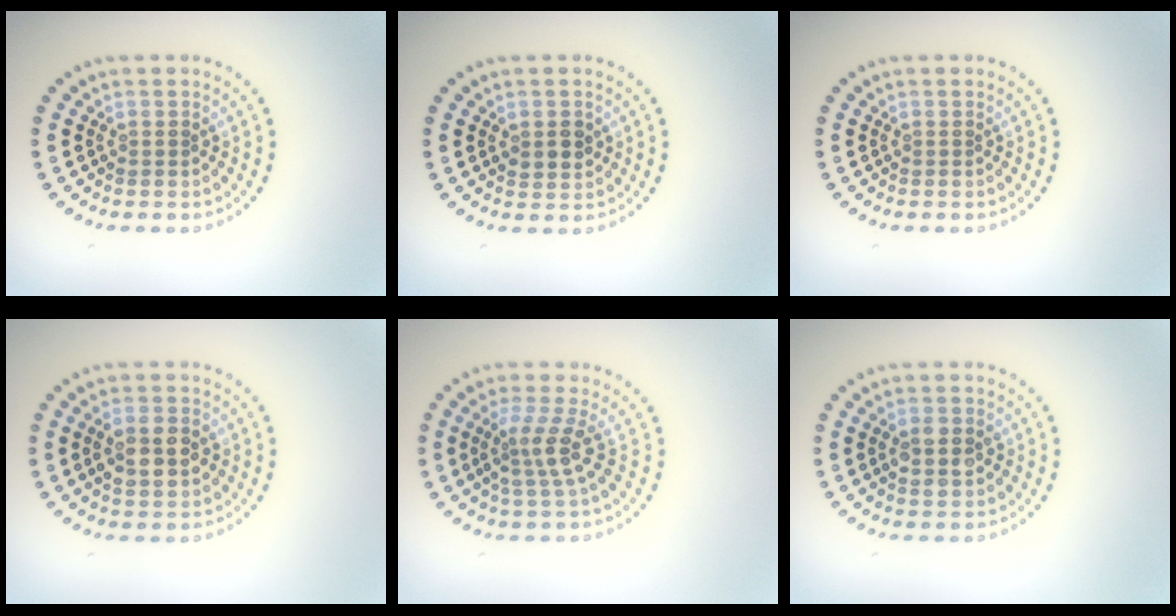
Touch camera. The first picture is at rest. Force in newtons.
{"total": 1.7, "press": 1.7, "slide": 0.3}
{"total": 0.0}
{"total": 3.2, "press": 3.2, "slide": 0.1}
{"total": 2.9, "press": 2.2, "slide": 1.9}
{"total": 2.6, "press": 2.6, "slide": 0.1}